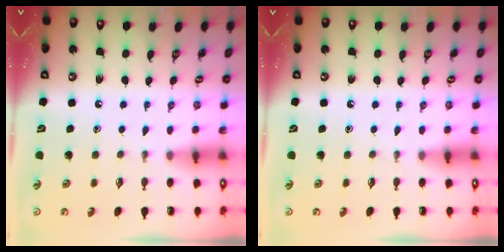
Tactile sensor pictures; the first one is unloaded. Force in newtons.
{"total": 0.0}